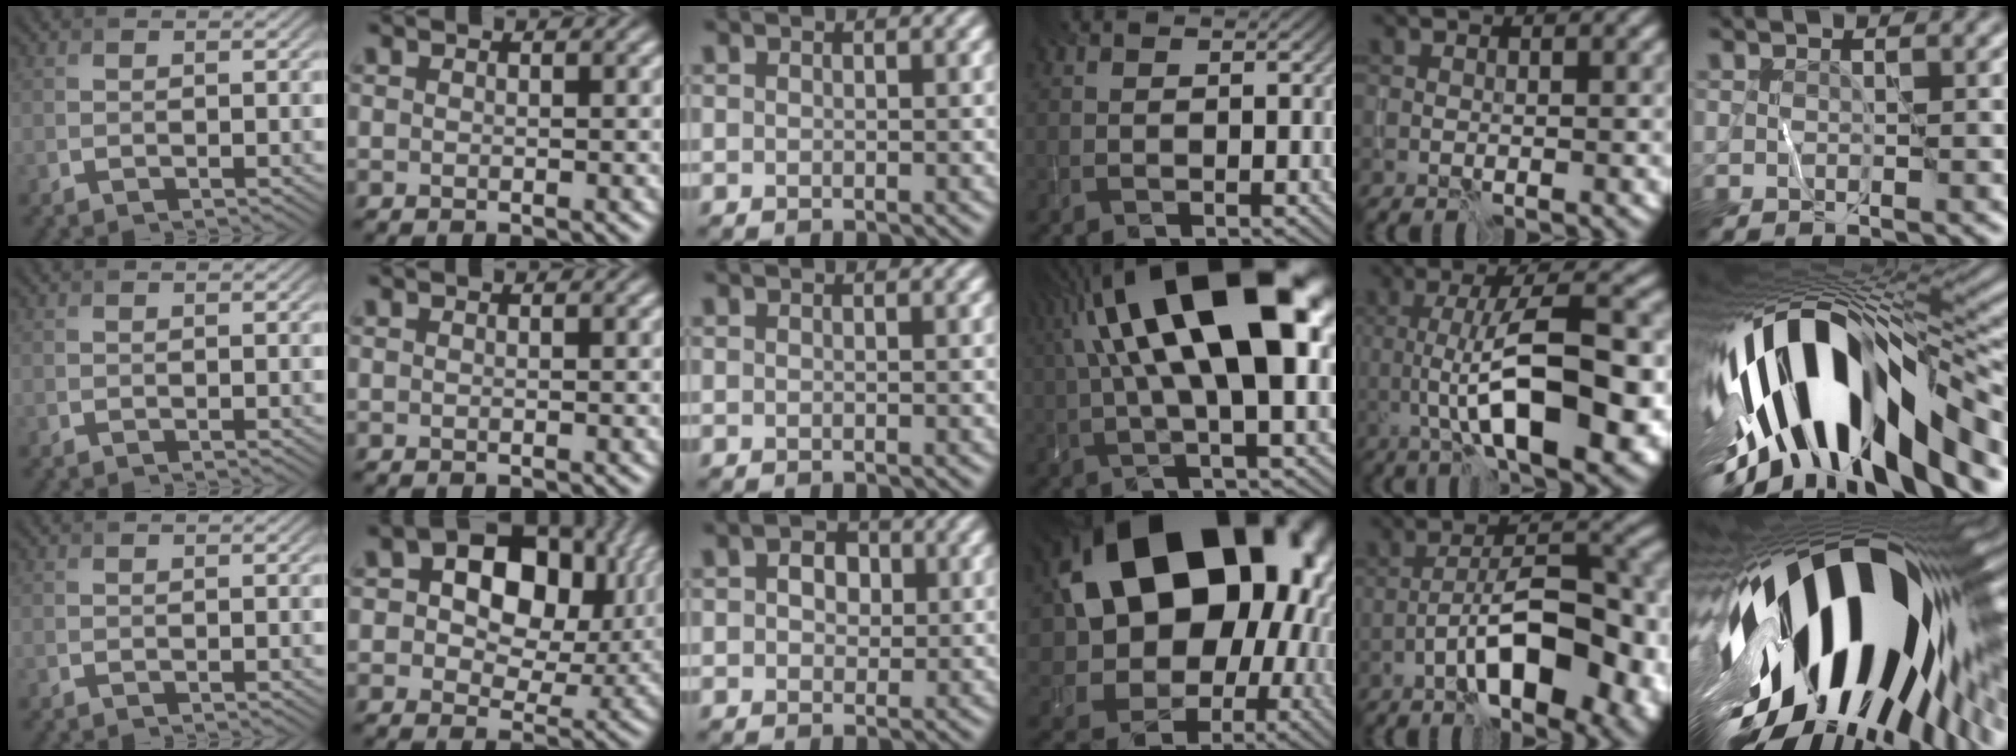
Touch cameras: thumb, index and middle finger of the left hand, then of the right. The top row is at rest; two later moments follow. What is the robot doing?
{"motion": "wipe", "object": "whiteboard"}